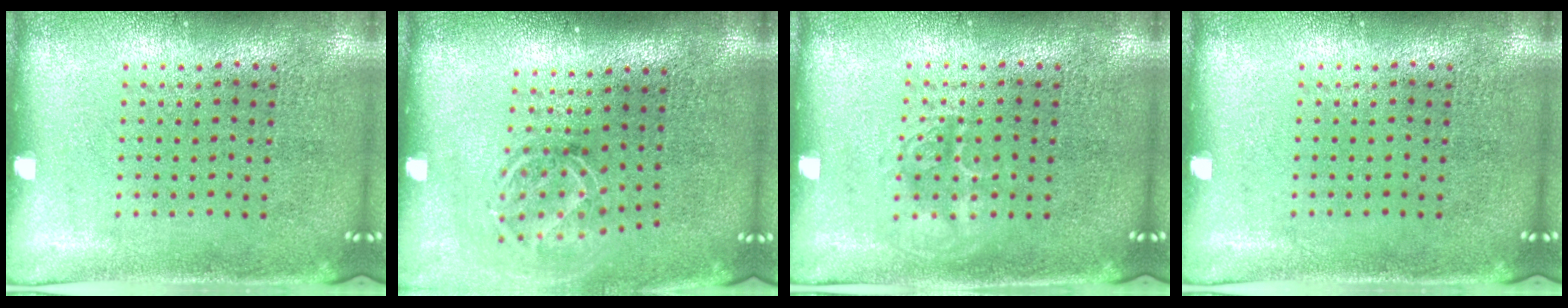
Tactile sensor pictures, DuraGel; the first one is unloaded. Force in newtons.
{"total": 1.7, "press": 1.3, "slide": 1.2}
{"total": 1.7, "press": 1.6, "slide": 0.3}
{"total": 0.0}